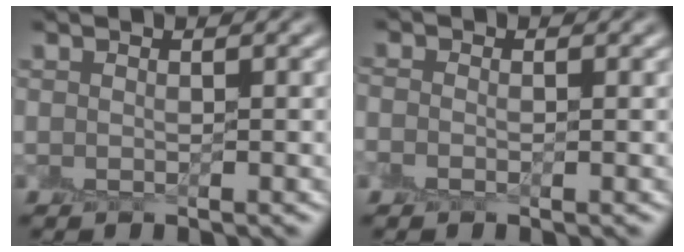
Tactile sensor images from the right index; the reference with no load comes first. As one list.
[{"total": 0.9, "force": [-0.5, 0.6, 0.4], "torque": [-0.010, 0.003, -0.015]}]